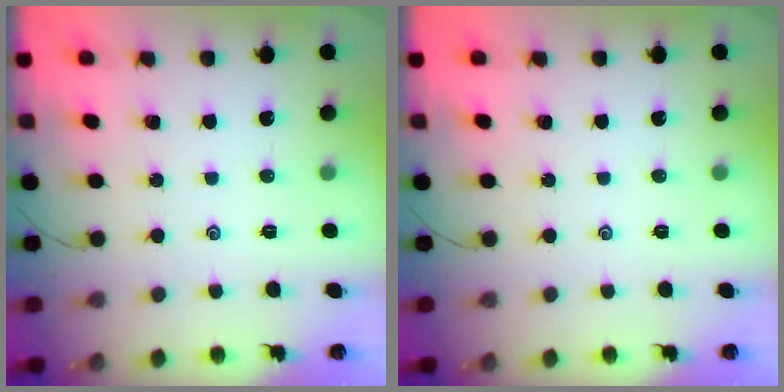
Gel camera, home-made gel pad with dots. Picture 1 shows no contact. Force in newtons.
{"total": 0.0}